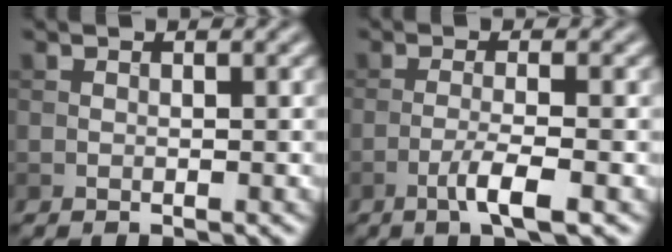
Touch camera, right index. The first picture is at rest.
{"total": 3.1, "force": [-1.5, 0.4, 2.7], "torque": [-0.047, 0.007, -0.036]}